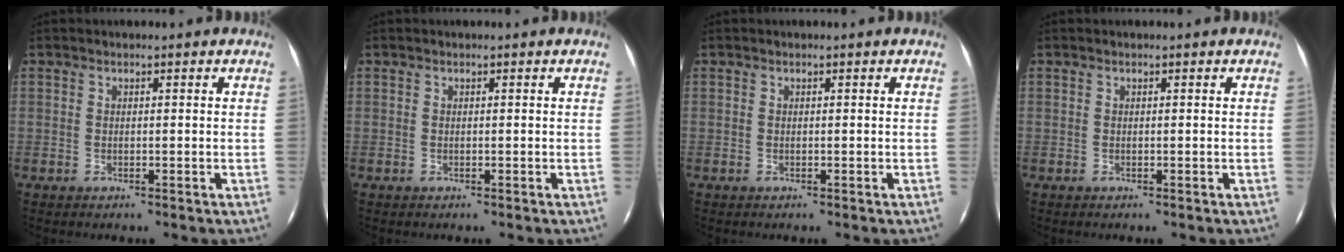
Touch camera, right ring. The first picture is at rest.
{"total": 0.0}
{"total": 0.0}
{"total": 0.0}